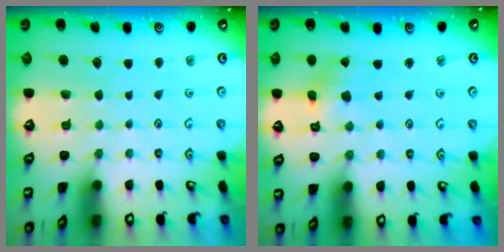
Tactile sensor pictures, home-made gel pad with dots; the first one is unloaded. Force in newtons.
{"total": 2.2, "press": 2.2, "slide": 0.4}